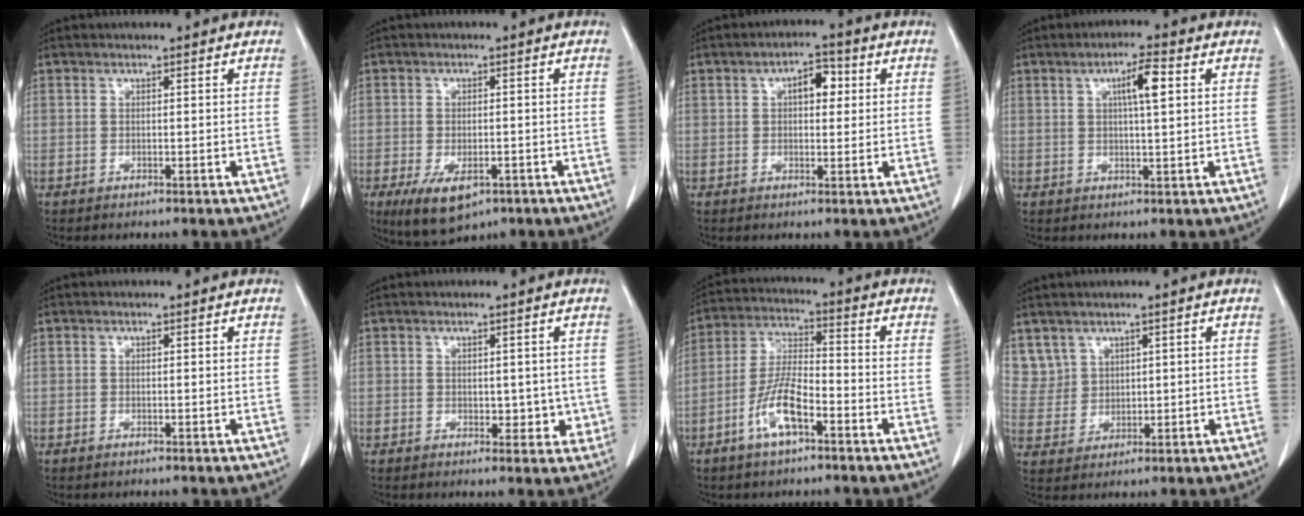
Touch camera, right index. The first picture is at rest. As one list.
[{"total": 7.8, "force": [-4.3, 3.5, 5.4], "torque": [-0.093, -0.014, -0.062]}, {"total": 4.5, "force": [1.2, 2.2, 3.8], "torque": [-0.057, 0.015, 0.016]}, {"total": 5.1, "force": [1.6, 0.6, 4.8], "torque": [-0.082, 0.004, 0.026]}, {"total": 0.0}, {"total": 3.6, "force": [0.0, 2.4, 2.6], "torque": [-0.018, -0.001, 0.008]}, {"total": 8.5, "force": [-4.2, 2.3, 7.1], "torque": [-0.155, 0.001, -0.080]}, {"total": 5.3, "force": [3.4, 4.1, -0.2], "torque": [0.008, 0.007, 0.079]}]